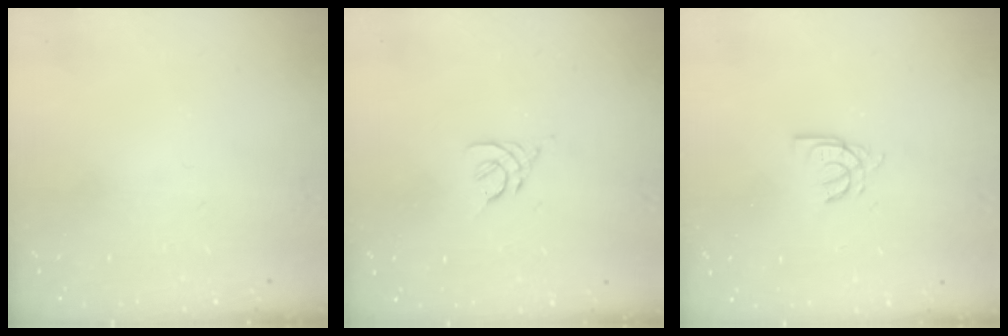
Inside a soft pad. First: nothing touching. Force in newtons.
{"total": 2.4, "press": 2.3, "slide": 0.6}
{"total": 5.0, "press": 5.0, "slide": 0.4}